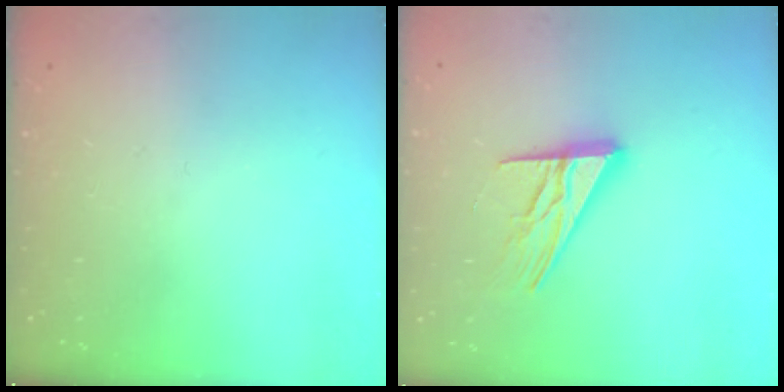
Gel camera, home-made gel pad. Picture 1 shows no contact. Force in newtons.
{"total": 13.9, "press": 13.8, "slide": 1.3}